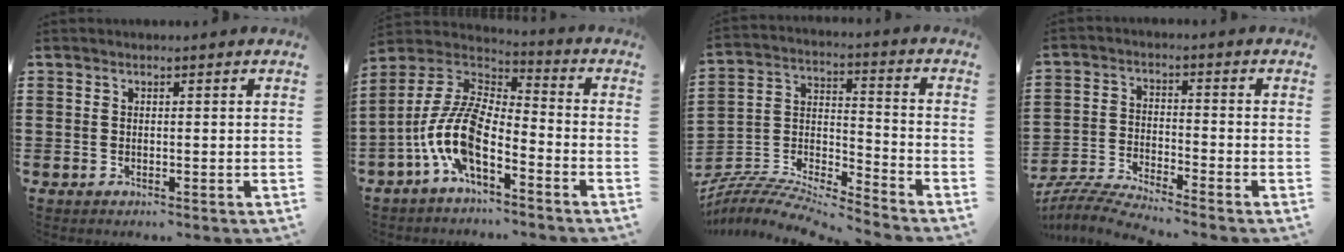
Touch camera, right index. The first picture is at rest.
{"total": 10.3, "force": [-4.9, 3.8, 8.2], "torque": [-0.215, -0.024, -0.107]}
{"total": 7.9, "force": [-7.7, 0.6, 1.7], "torque": [-0.040, -0.002, -0.159]}
{"total": 5.4, "force": [-5.3, -0.4, 1.1], "torque": [-0.046, -0.018, -0.111]}